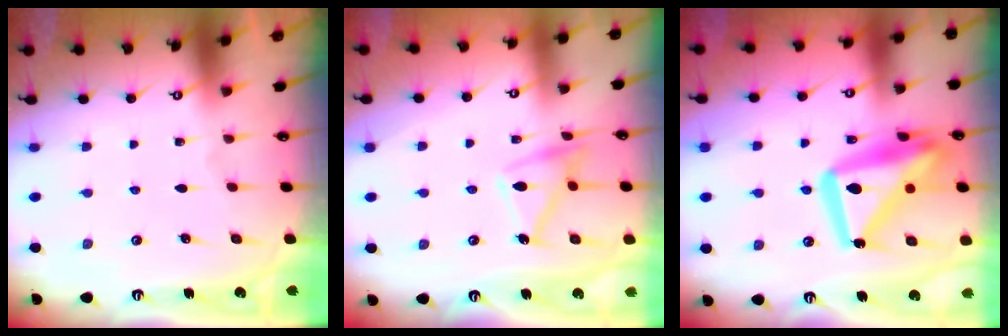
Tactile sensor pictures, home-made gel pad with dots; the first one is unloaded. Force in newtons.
{"total": 14.0, "press": 14.0, "slide": 1.0}
{"total": 20.2, "press": 20.1, "slide": 2.2}